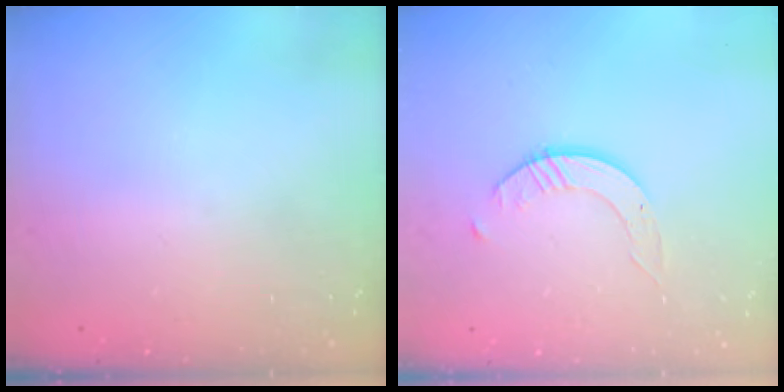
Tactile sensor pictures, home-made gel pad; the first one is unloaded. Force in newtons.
{"total": 2.4, "press": 2.4, "slide": 0.3}